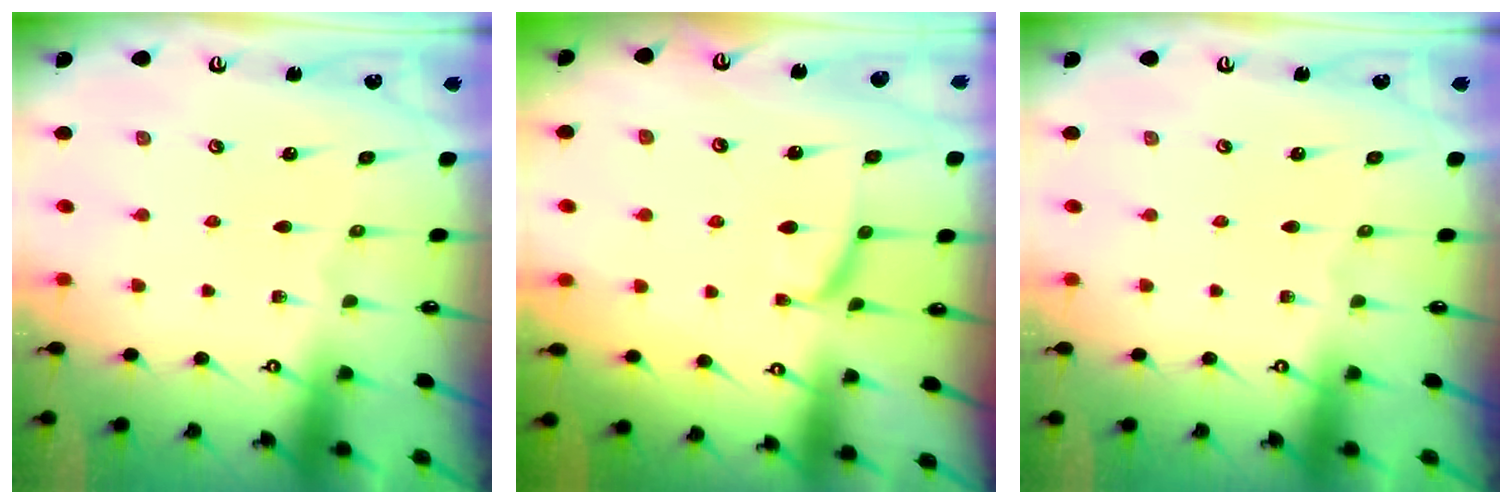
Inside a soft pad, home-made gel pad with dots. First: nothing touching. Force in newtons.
{"total": 2.4, "press": 2.2, "slide": 0.9}
{"total": 0.0}